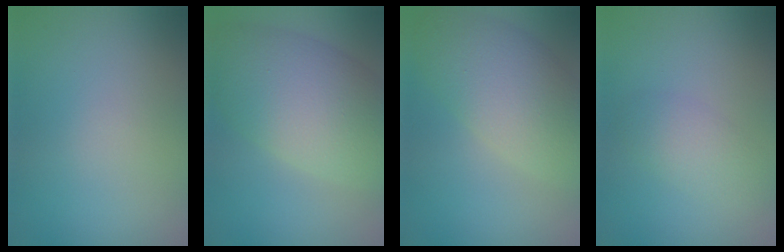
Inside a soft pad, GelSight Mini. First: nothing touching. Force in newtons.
{"total": 8.9, "press": 8.9, "slide": 0.5}
{"total": 7.0, "press": 7.0, "slide": 0.3}
{"total": 2.2, "press": 2.2, "slide": 0.0}